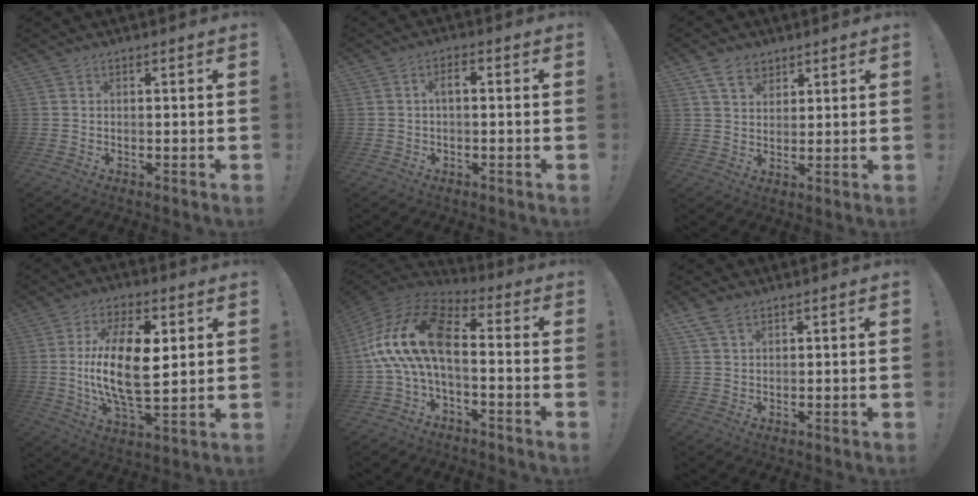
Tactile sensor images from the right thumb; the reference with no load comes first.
{"total": 2.7, "force": [-0.3, 1.0, 2.5], "torque": [-0.053, 0.013, -0.006]}
{"total": 7.5, "force": [4.6, 4.9, 3.2], "torque": [-0.056, -0.013, 0.089]}
{"total": 18.1, "force": [2.2, 8.4, 15.9], "torque": [-0.287, -0.012, 0.027]}
{"total": 18.3, "force": [1.0, 9.2, 15.8], "torque": [-0.306, 0.019, 0.027]}
{"total": 4.6, "force": [2.8, 2.3, 2.7], "torque": [-0.056, -0.005, 0.057]}